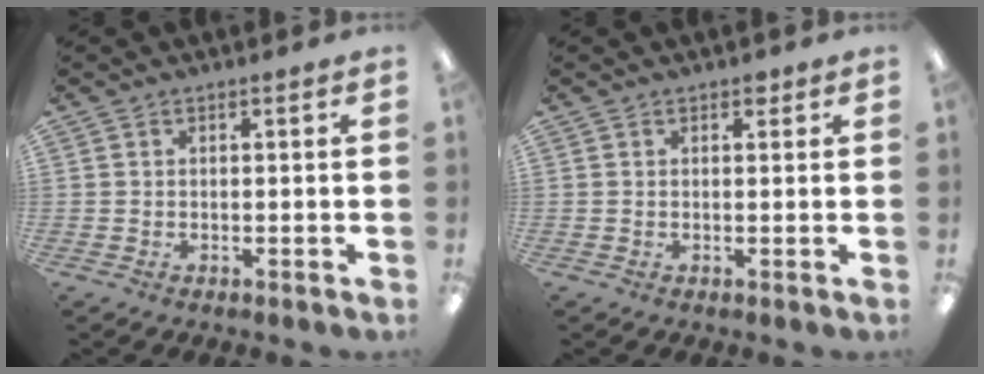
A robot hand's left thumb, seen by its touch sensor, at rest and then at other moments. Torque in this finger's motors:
{"motor_torque": [0.23, 0.02, 0.14, 0.12, 0.00]}